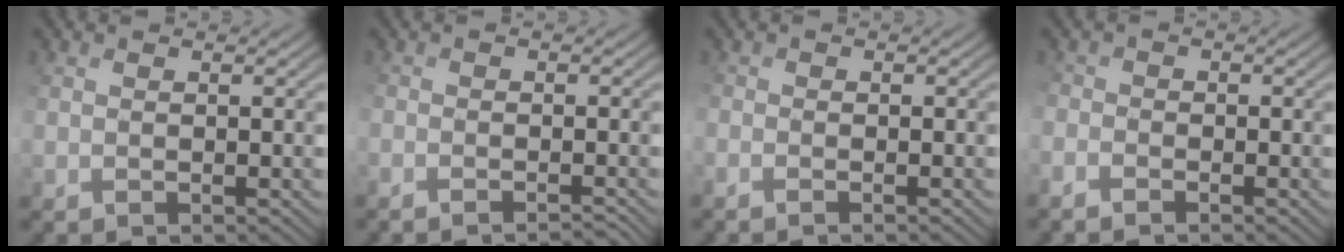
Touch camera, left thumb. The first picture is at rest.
{"total": 2.8, "force": [-2.4, 0.5, 1.2], "torque": [-0.015, -0.003, -0.041]}
{"total": 1.5, "force": [-1.2, 0.3, 0.8], "torque": [-0.016, -0.009, -0.027]}
{"total": 2.5, "force": [-2.1, 1.1, 0.8], "torque": [-0.017, -0.006, -0.050]}